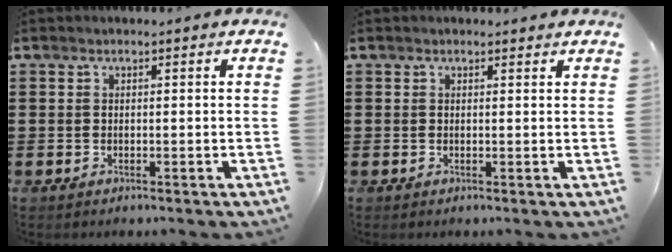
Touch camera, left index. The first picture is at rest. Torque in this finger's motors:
{"motor_torque": [-0.84, 1.19, -0.02, -0.01]}